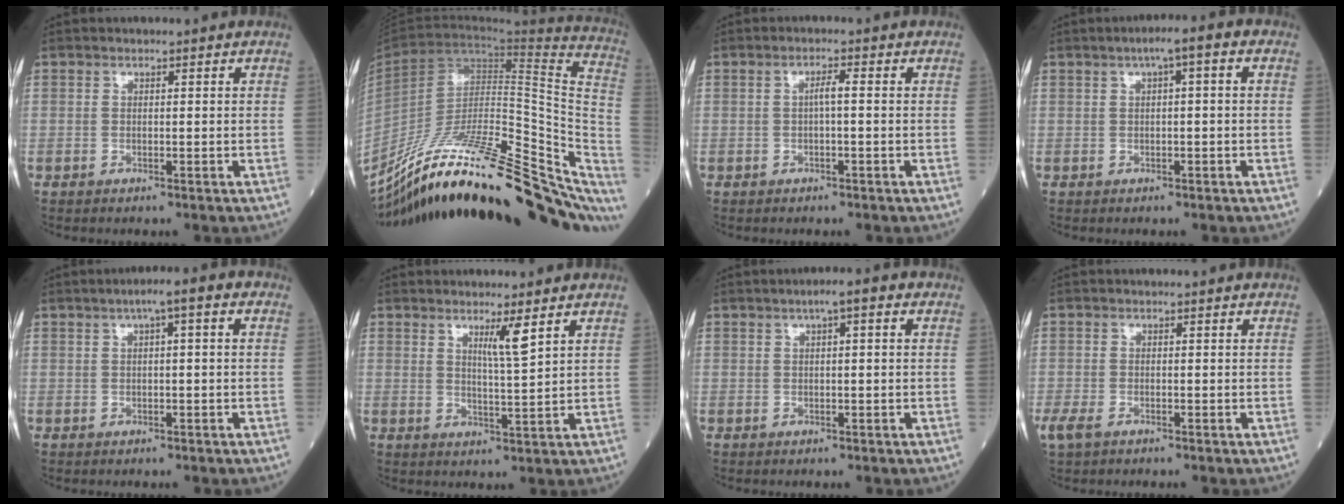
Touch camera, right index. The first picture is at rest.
{"total": 33.5, "force": [-25.2, 7.5, 20.8], "torque": [-0.241, -0.014, -0.368]}
{"total": 1.7, "force": [-0.1, 0.1, 1.7], "torque": [-0.030, 0.004, -0.002]}
{"total": 3.8, "force": [1.2, 0.6, 3.5], "torque": [-0.054, 0.018, 0.016]}
{"total": 4.2, "force": [1.5, 0.7, 3.9], "torque": [-0.058, 0.020, 0.019]}
{"total": 3.8, "force": [2.2, -0.6, 3.0], "torque": [-0.055, -0.010, 0.042]}
{"total": 3.3, "force": [1.4, 0.7, 2.9], "torque": [-0.044, 0.013, 0.018]}
{"total": 4.0, "force": [-2.6, 2.1, 2.3], "torque": [-0.055, -0.009, -0.045]}